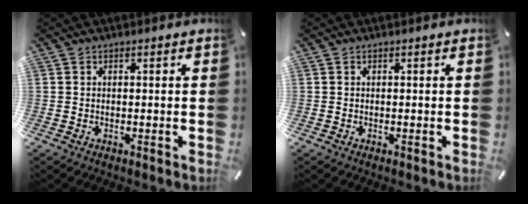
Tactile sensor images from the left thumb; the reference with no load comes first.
{"total": 0.0}